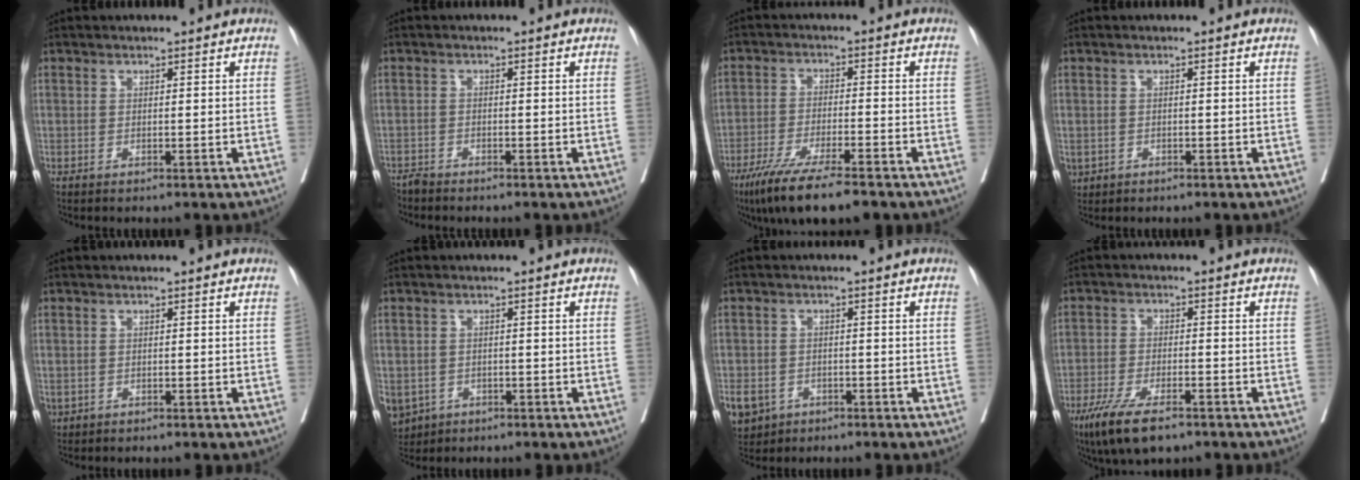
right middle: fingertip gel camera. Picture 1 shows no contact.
{"total": 1.5, "force": [-1.5, 0.0, -0.1], "torque": [0.003, -0.006, -0.031]}
{"total": 11.8, "force": [-8.6, 1.4, 7.9], "torque": [-0.135, -0.029, -0.141]}
{"total": 2.2, "force": [-0.9, 1.8, 0.9], "torque": [-0.024, -0.001, -0.008]}
{"total": 1.4, "force": [-0.6, 1.1, 0.6], "torque": [-0.020, 0.000, -0.002]}
{"total": 9.2, "force": [-4.4, 7.5, 3.2], "torque": [-0.099, -0.003, -0.061]}
{"total": 12.1, "force": [-5.8, 9.5, 4.7], "torque": [-0.142, -0.005, -0.083]}
{"total": 9.2, "force": [-6.3, 2.4, 6.3], "torque": [-0.119, -0.019, -0.106]}